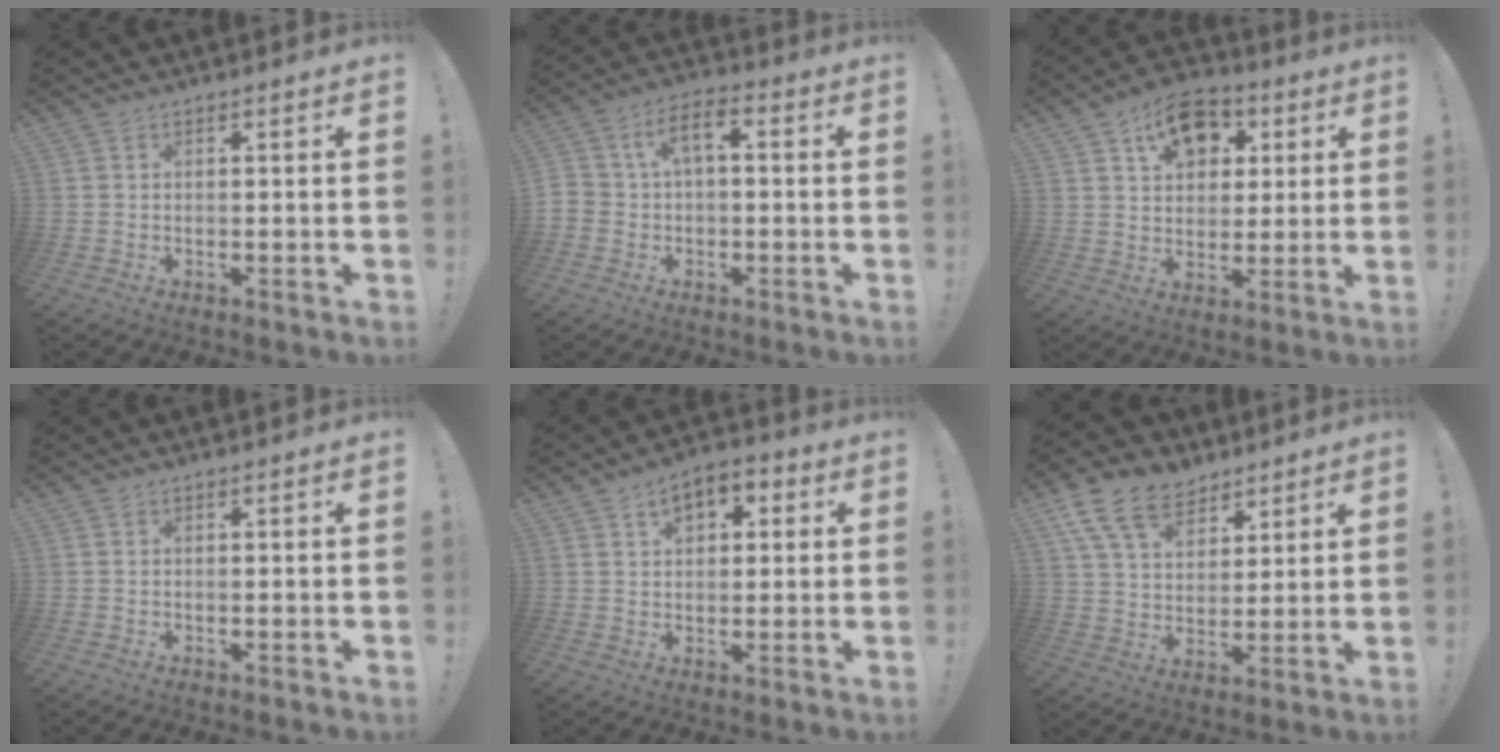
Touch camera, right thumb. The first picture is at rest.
{"total": 6.9, "force": [-0.3, 4.8, 4.9], "torque": [-0.103, 0.013, -0.003]}
{"total": 13.5, "force": [6.0, 9.9, 6.9], "torque": [-0.085, -0.022, 0.111]}
{"total": 0.0}
{"total": 7.4, "force": [3.2, 5.0, 4.4], "torque": [-0.061, -0.003, 0.057]}
{"total": 14.5, "force": [9.0, 9.2, 6.8], "torque": [-0.123, -0.044, 0.173]}